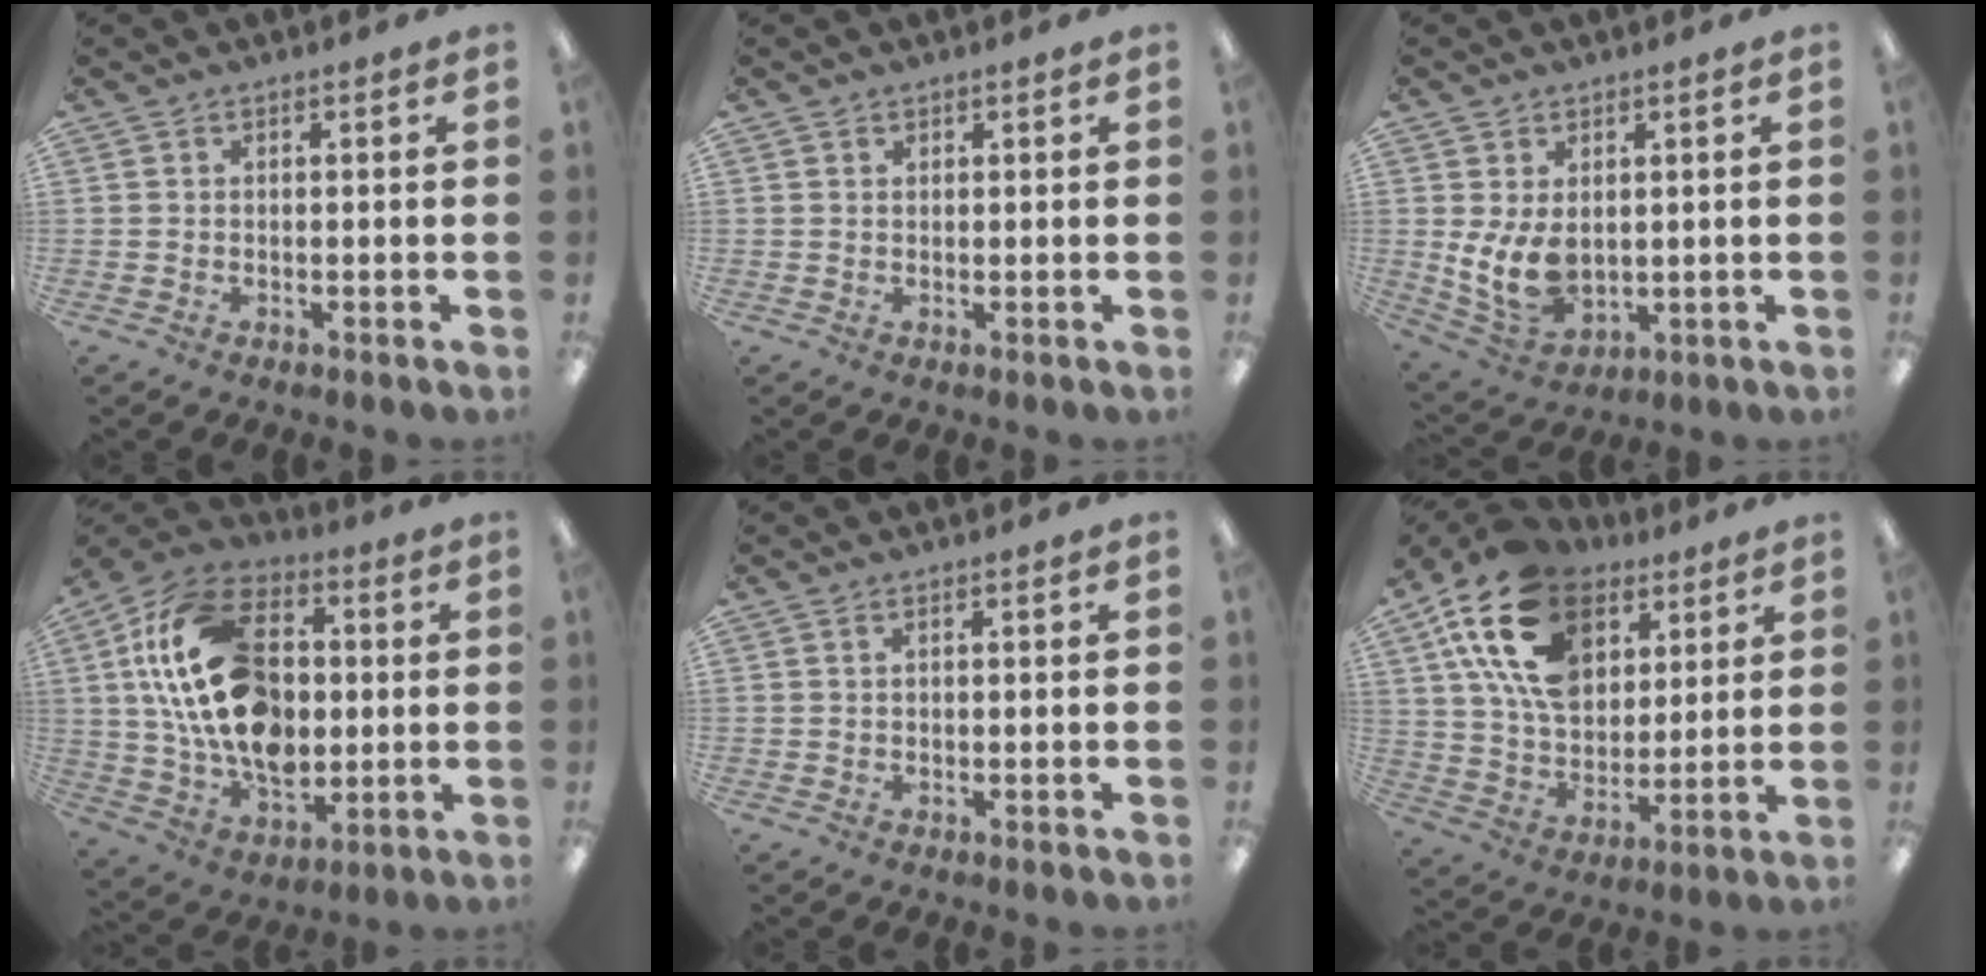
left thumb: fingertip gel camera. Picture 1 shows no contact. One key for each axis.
{"total": 0.9, "fx": 0.6, "fy": 0.7, "fz": 0.1, "tx": -0.003, "ty": 0.003, "tz": 0.011}
{"total": 9.3, "fx": 0.4, "fy": 6.3, "fz": 6.9, "tx": -0.139, "ty": -0.008, "tz": 0.011}
{"total": 23.6, "fx": 3.5, "fy": 16.2, "fz": 16.7, "tx": -0.329, "ty": -0.002, "tz": 0.066}
{"total": 0.9, "fx": 0.3, "fy": 0.5, "fz": 0.6, "tx": -0.014, "ty": 0.004, "tz": 0.006}
{"total": 20.6, "fx": 9.9, "fy": 13.7, "fz": 11.8, "tx": -0.231, "ty": -0.028, "tz": 0.181}